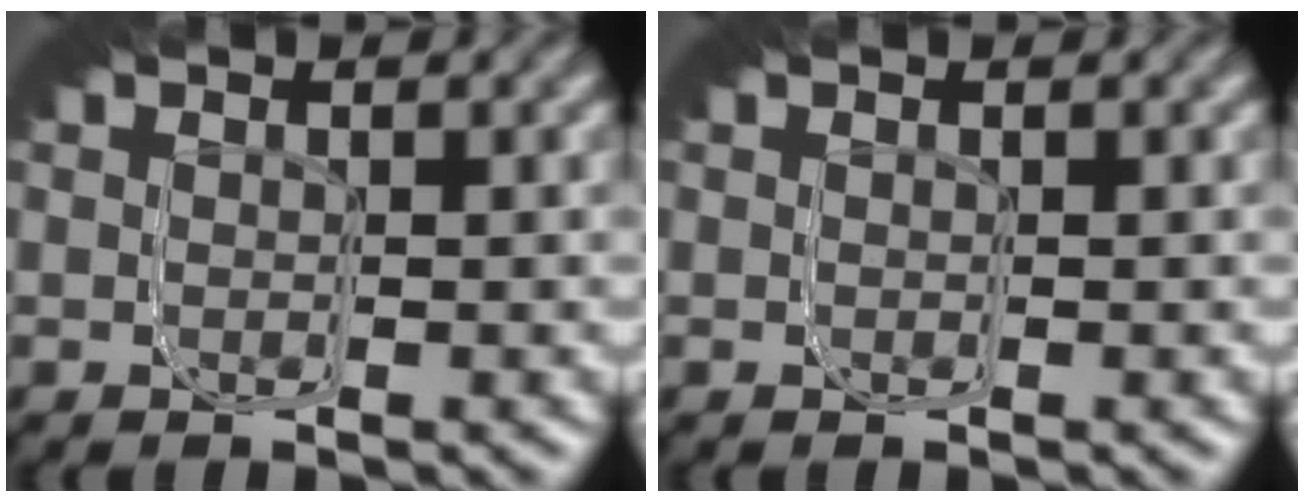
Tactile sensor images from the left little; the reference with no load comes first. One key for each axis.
{"total": 0.0}